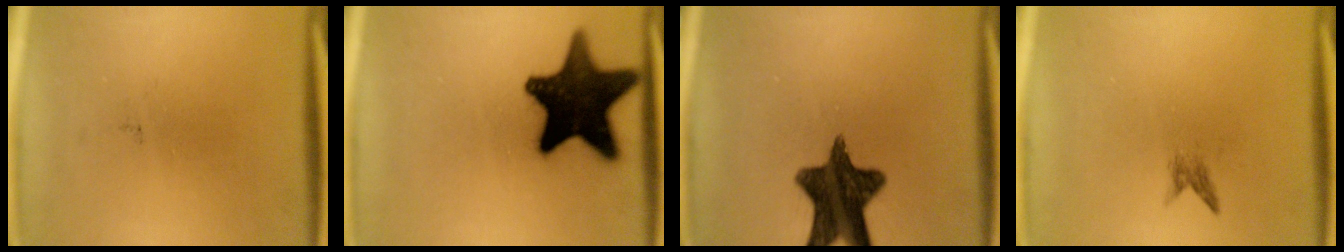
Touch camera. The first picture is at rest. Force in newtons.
{"total": 18.1}
{"total": 13.2}
{"total": 0.9}